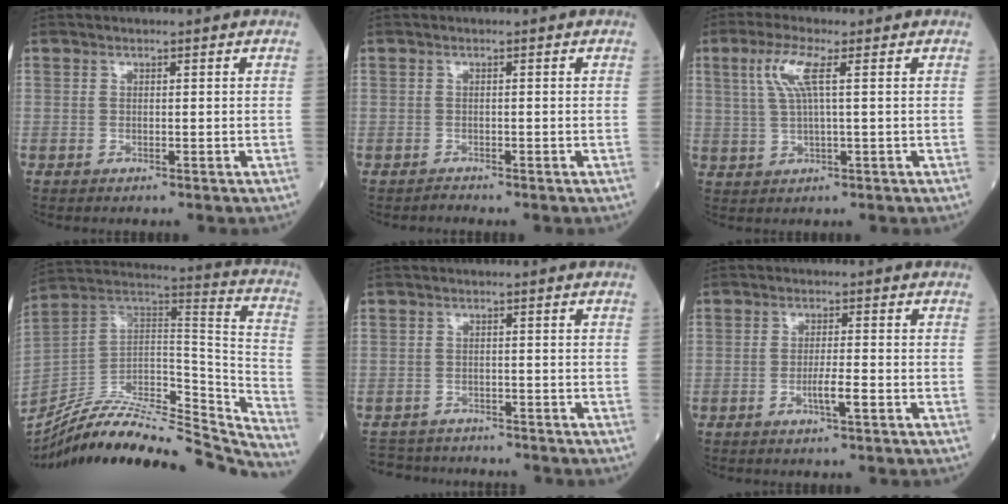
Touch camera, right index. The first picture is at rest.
{"total": 0.6, "force": [-0.6, 0.0, -0.2], "torque": [0.002, -0.002, -0.012]}
{"total": 5.4, "force": [1.9, 0.4, 5.0], "torque": [-0.112, 0.011, 0.040]}
{"total": 32.3, "force": [-29.7, 5.4, 11.7], "torque": [-0.143, 0.001, -0.438]}
{"total": 6.5, "force": [-6.1, 2.2, 0.5], "torque": [-0.005, 0.002, -0.094]}
{"total": 3.3, "force": [-1.3, 0.0, 3.0], "torque": [-0.054, -0.002, -0.025]}